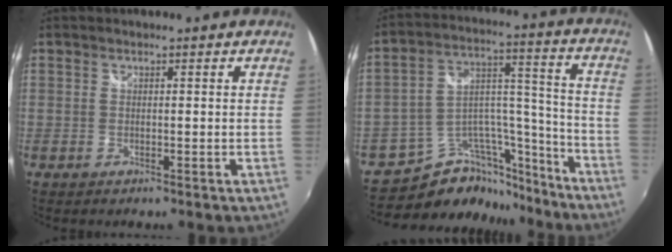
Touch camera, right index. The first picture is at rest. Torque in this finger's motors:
{"motor_torque": [-1.21, -0.09, -0.64, -0.21]}